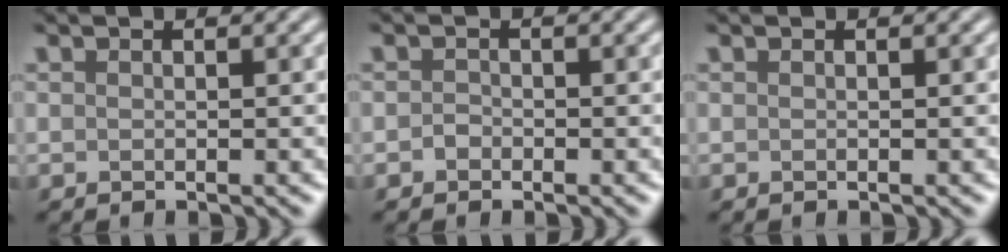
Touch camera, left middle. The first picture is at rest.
{"total": 0.8, "force": [-0.4, 0.7, 0.3], "torque": [-0.004, -0.001, -0.010]}
{"total": 0.0}